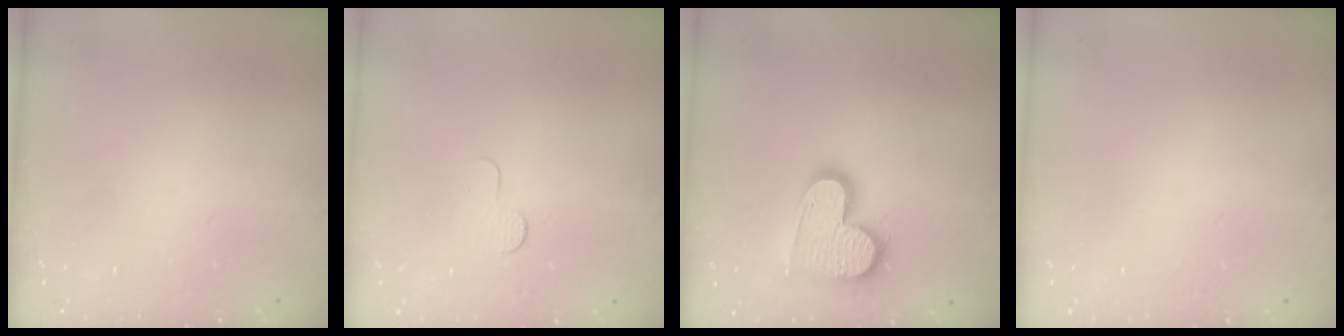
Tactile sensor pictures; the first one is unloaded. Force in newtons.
{"total": 2.9, "press": 2.9, "slide": 0.3}
{"total": 14.9, "press": 14.8, "slide": 1.1}
{"total": 0.8, "press": 0.8, "slide": 0.1}